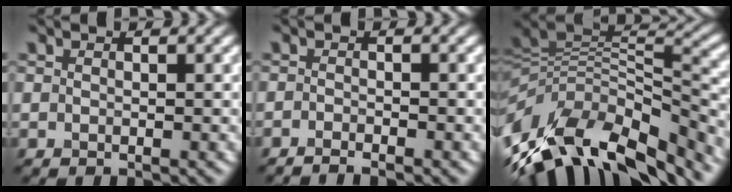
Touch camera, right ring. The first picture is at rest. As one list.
[{"total": 1.3, "force": [-1.2, 0.0, 0.5], "torque": [-0.013, -0.001, -0.024]}, {"total": 13.6, "force": [-6.4, 6.3, 10.2], "torque": [-0.210, -0.001, -0.106]}]